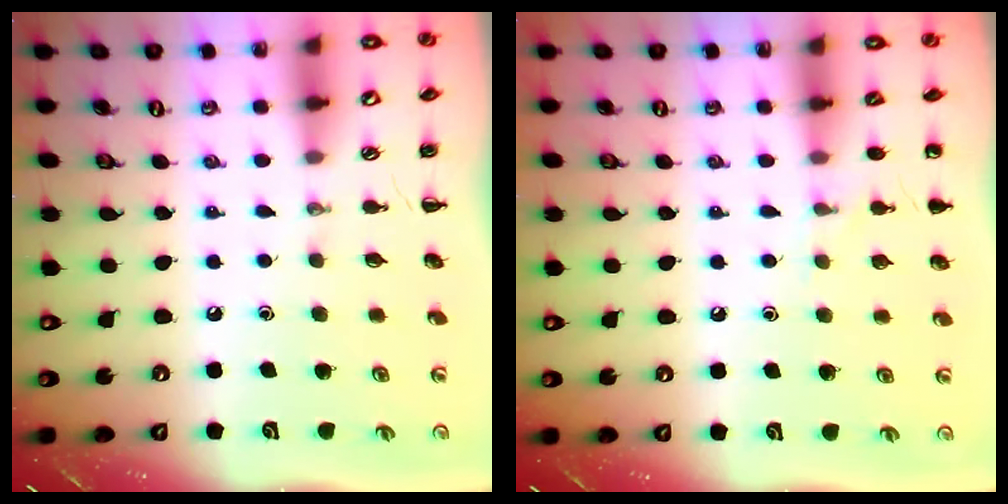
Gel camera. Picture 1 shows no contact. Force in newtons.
{"total": 5.5, "press": 5.2, "slide": 1.9}